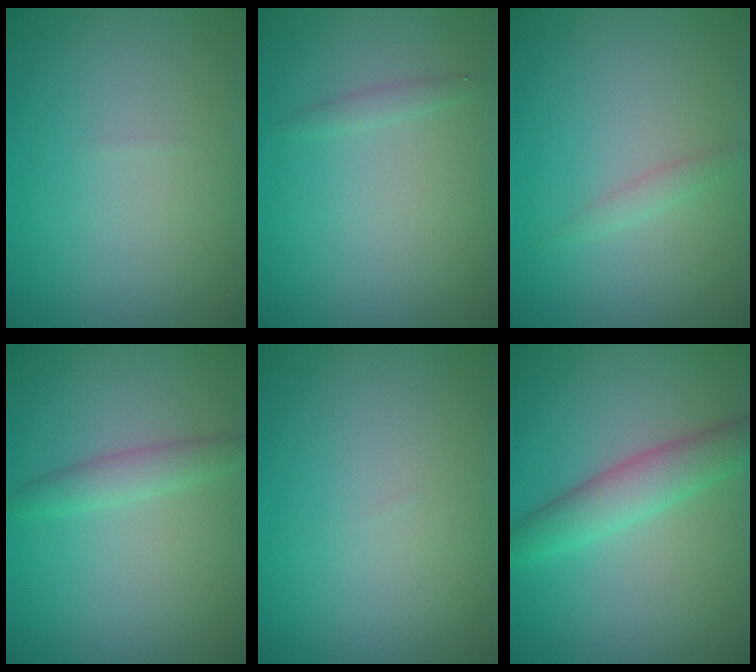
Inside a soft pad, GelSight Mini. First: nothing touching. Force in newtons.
{"total": 0.7, "press": 0.7, "slide": 0.0}
{"total": 1.0, "press": 1.0, "slide": 0.1}
{"total": 1.9, "press": 1.9, "slide": 0.1}
{"total": 0.0}
{"total": 3.7, "press": 3.7, "slide": 0.1}